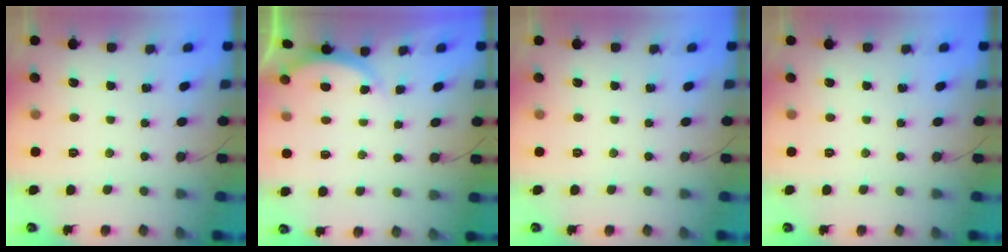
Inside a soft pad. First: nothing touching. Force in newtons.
{"total": 1.7, "press": 1.7, "slide": 0.4}
{"total": 0.0}
{"total": 0.0}